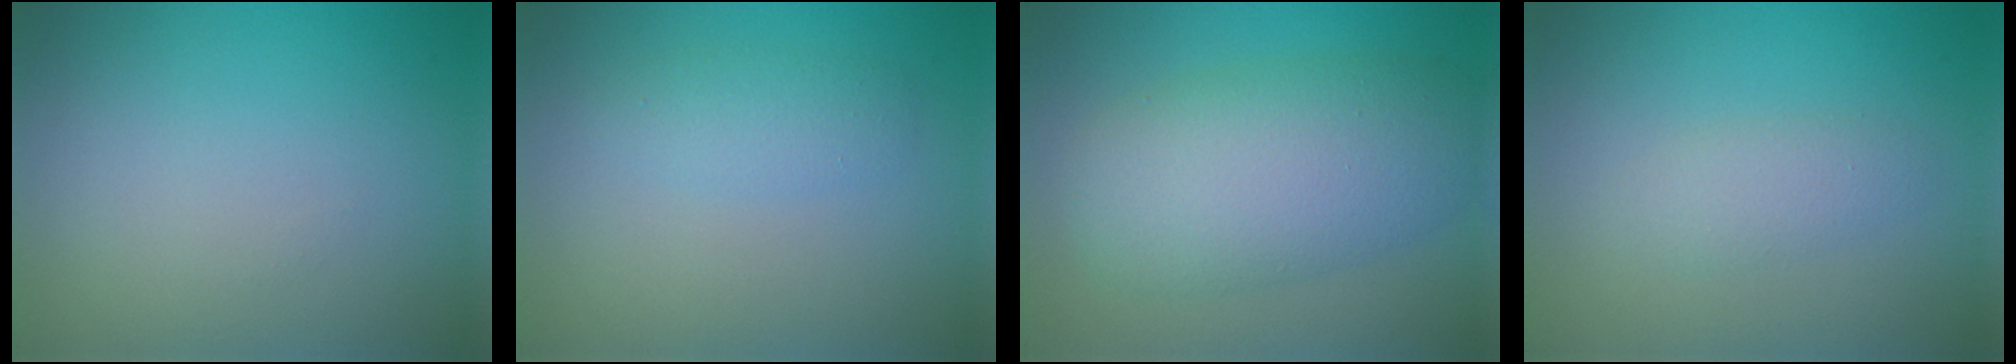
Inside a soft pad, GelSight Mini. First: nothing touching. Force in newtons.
{"total": 1.7, "press": 1.7, "slide": 0.0}
{"total": 8.0, "press": 8.0, "slide": 0.2}
{"total": 1.8, "press": 1.8, "slide": 0.0}